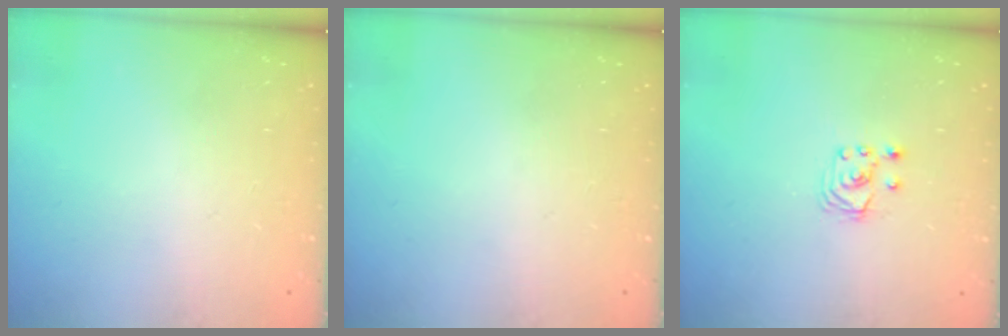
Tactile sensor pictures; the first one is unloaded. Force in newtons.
{"total": 0.0}
{"total": 2.6, "press": 2.6, "slide": 0.3}